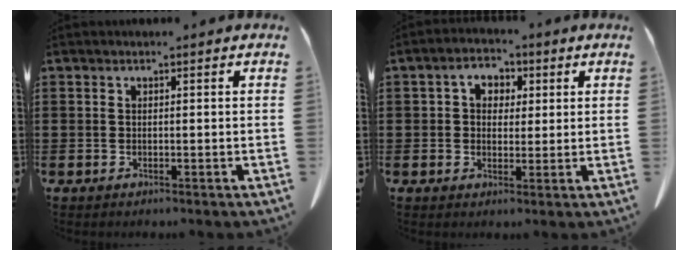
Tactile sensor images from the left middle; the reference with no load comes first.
{"total": 4.0, "force": [1.2, 3.2, 2.1], "torque": [-0.048, 0.011, 0.015]}